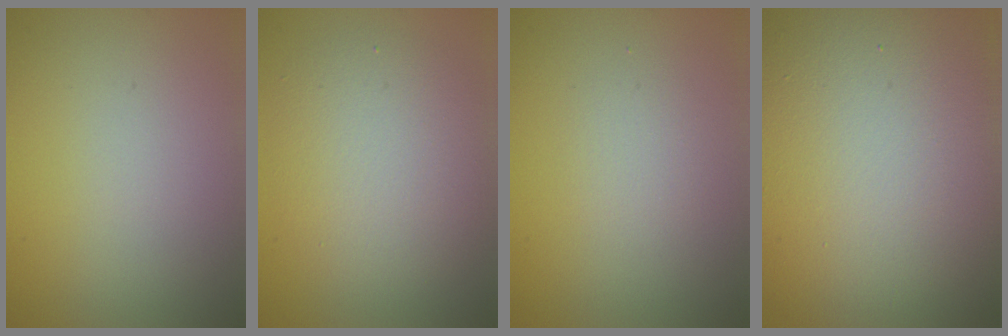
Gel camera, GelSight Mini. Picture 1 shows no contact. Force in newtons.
{"total": 5.8, "press": 5.8, "slide": 0.2}
{"total": 1.3, "press": 1.3, "slide": 0.1}
{"total": 17.8, "press": 17.8, "slide": 0.6}